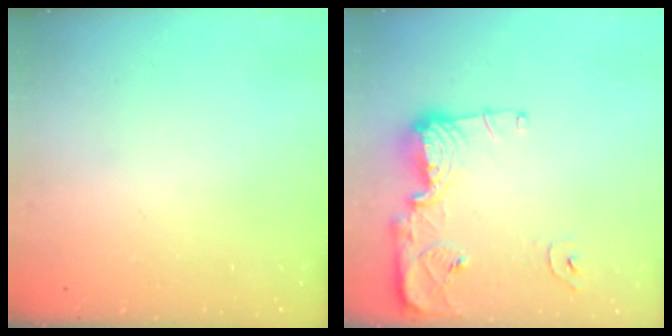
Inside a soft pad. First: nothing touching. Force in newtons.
{"total": 13.8, "press": 13.8, "slide": 1.3}